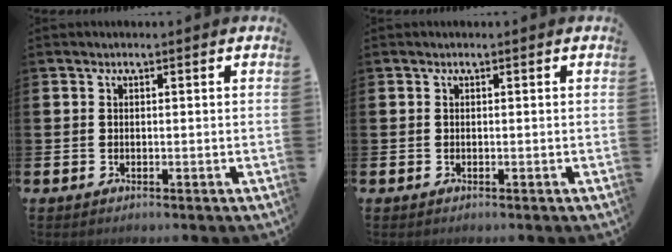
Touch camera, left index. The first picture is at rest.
{"total": 0.0}